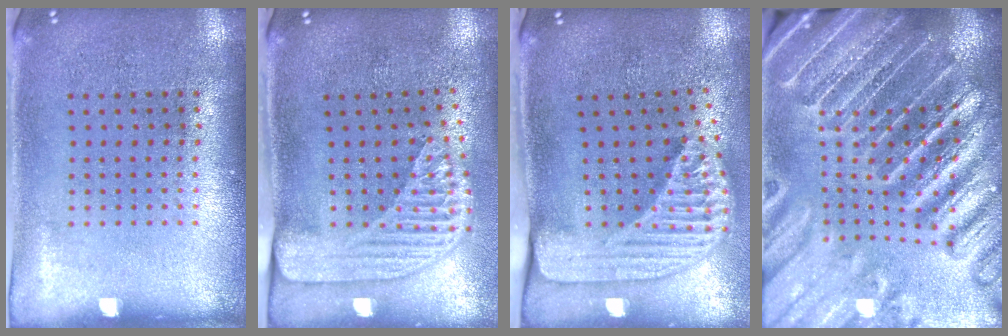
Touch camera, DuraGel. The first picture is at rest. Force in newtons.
{"total": 2.3, "press": 1.8, "slide": 1.5}
{"total": 2.4, "press": 1.7, "slide": 1.7}
{"total": 4.4, "press": 4.1, "slide": 1.5}